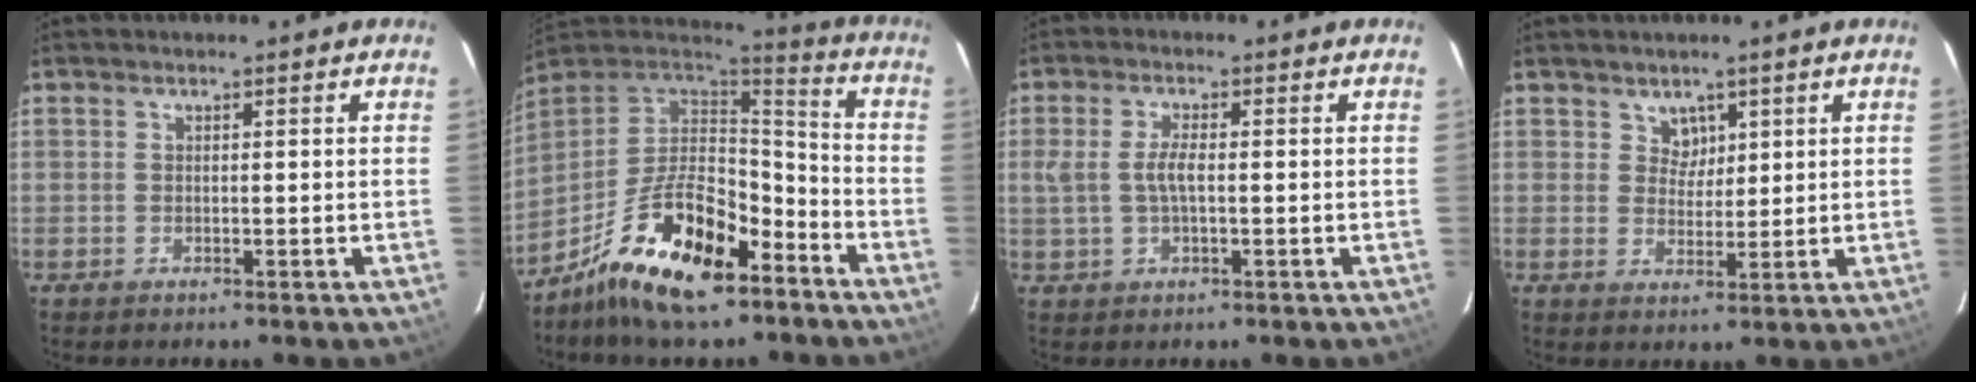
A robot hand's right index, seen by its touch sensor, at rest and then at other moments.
{"total": 18.9, "force": [-11.4, 7.6, 13.1], "torque": [-0.258, -0.007, -0.200]}
{"total": 4.2, "force": [-0.1, 1.6, 3.9], "torque": [-0.079, 0.001, 0.002]}
{"total": 3.1, "force": [1.9, 2.4, 0.5], "torque": [-0.001, 0.001, 0.034]}